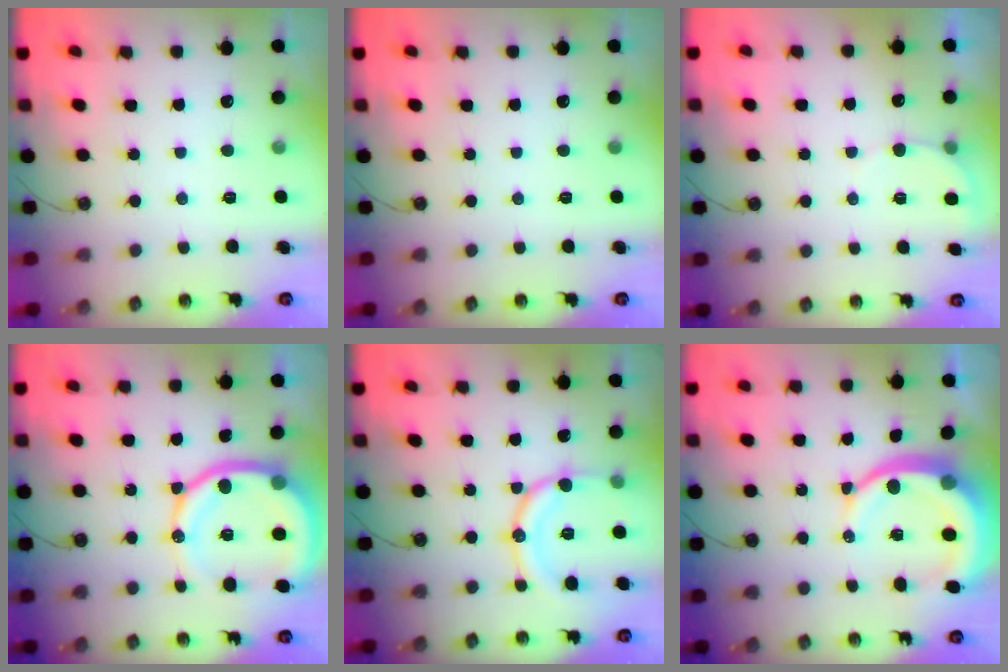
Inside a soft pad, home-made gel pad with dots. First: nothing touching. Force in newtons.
{"total": 0.0}
{"total": 4.5, "press": 4.4, "slide": 0.9}
{"total": 17.5, "press": 17.3, "slide": 2.0}
{"total": 14.1, "press": 14.1, "slide": 0.5}
{"total": 13.1, "press": 13.0, "slide": 1.5}